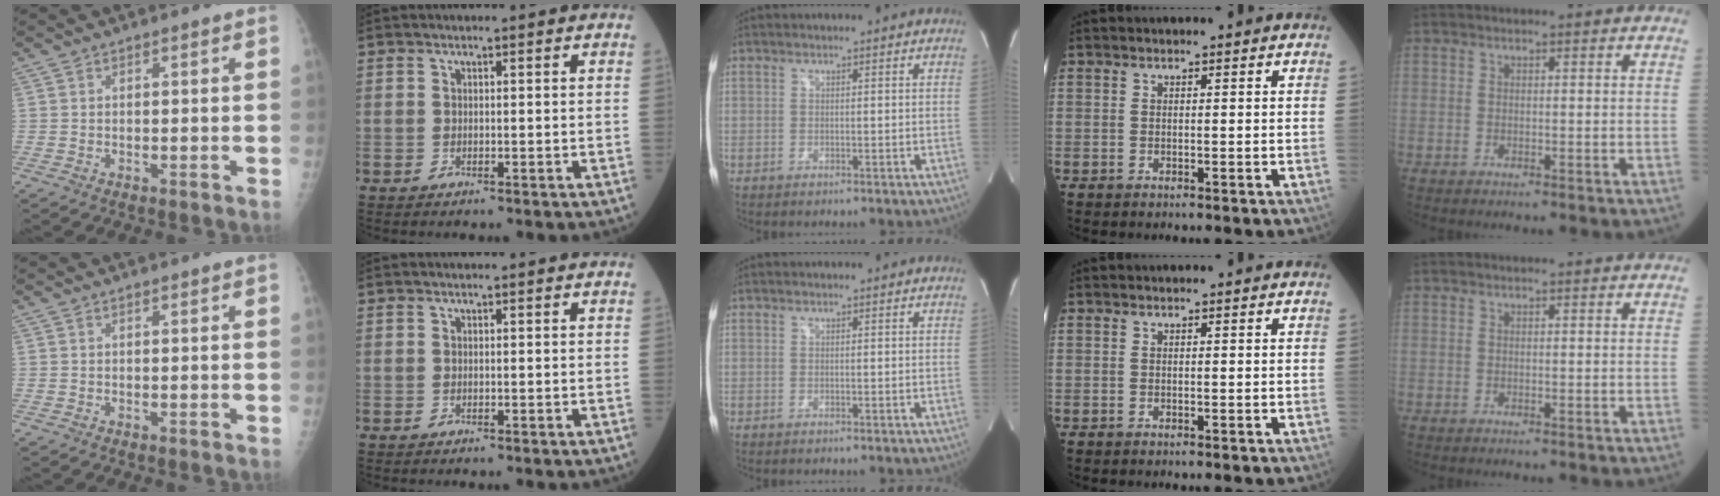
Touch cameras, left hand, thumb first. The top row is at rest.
{}